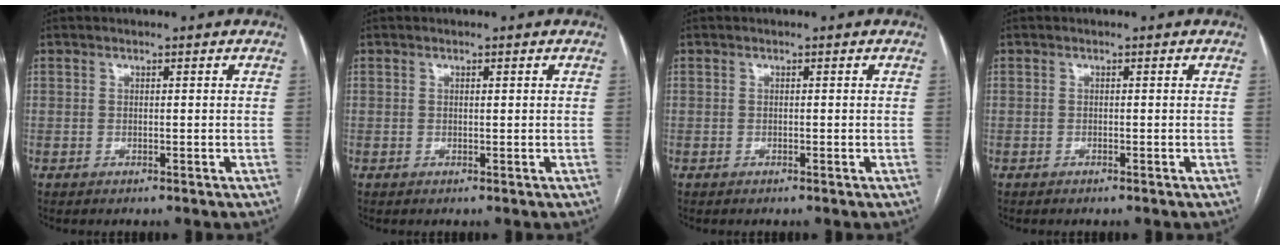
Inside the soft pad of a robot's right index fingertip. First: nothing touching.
{"total": 0.0}
{"total": 0.0}
{"total": 0.0}